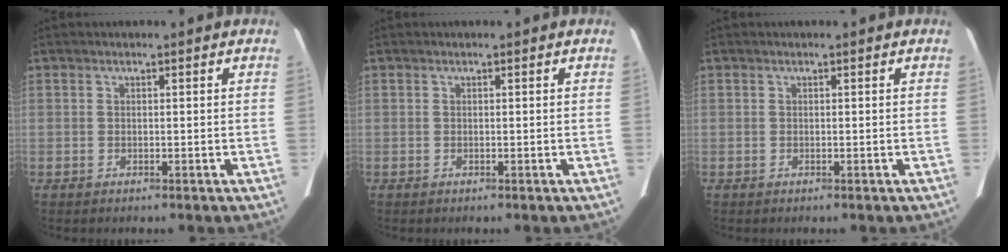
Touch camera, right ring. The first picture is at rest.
{"total": 0.0}
{"total": 0.0}